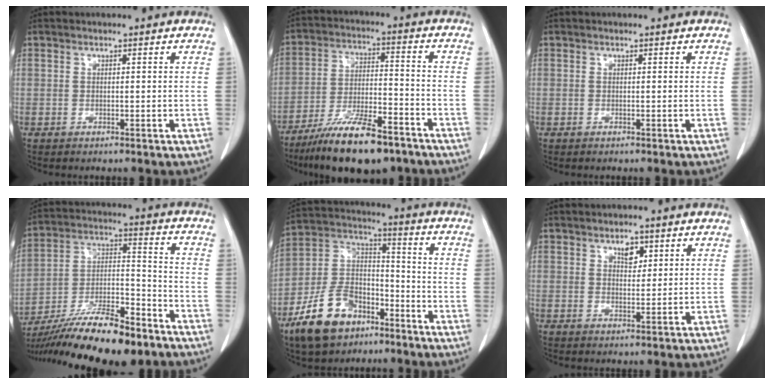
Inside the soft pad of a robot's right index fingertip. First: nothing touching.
{"total": 14.2, "force": [-10.5, 3.3, 9.0], "torque": [-0.166, -0.015, -0.185]}
{"total": 0.0}
{"total": 20.1, "force": [-15.1, 3.8, 12.7], "torque": [-0.218, -0.011, -0.263]}
{"total": 14.3, "force": [-9.0, 7.9, 7.8], "torque": [-0.166, 0.012, -0.167]}
{"total": 2.8, "force": [1.5, 1.5, 1.7], "torque": [-0.025, -0.002, 0.026]}